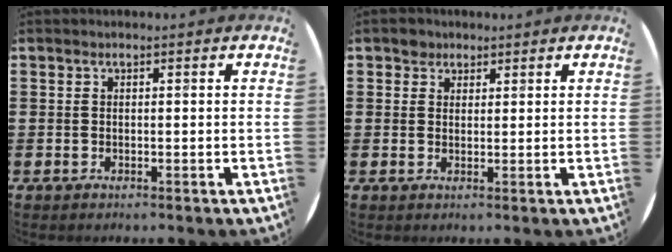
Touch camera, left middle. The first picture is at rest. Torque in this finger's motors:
{"motor_torque": [-0.12, 0.18, 0.03, 0.02]}